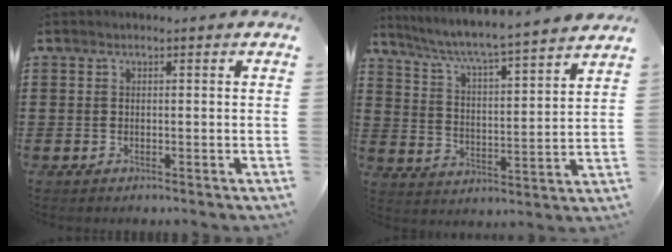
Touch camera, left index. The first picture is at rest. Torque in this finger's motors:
{"motor_torque": [1.09, -1.05, 0.81, 0.21]}